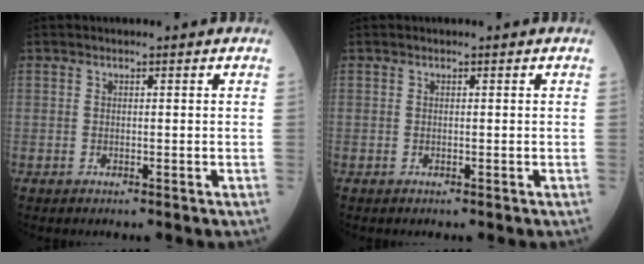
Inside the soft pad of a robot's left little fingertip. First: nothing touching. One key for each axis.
{"total": 0.0}